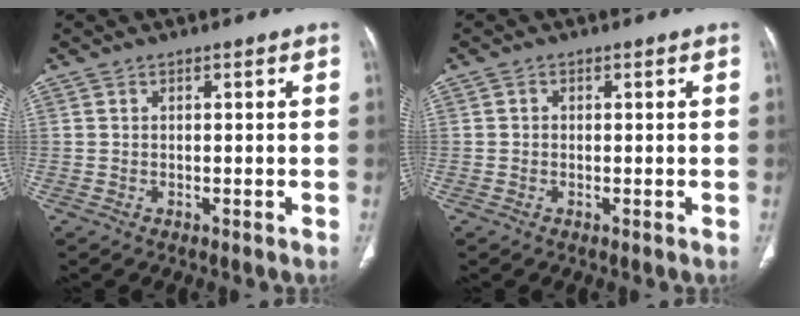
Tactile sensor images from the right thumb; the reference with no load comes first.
{"total": 0.6, "force": [0.0, 0.6, 0.2], "torque": [-0.001, 0.002, -0.003]}